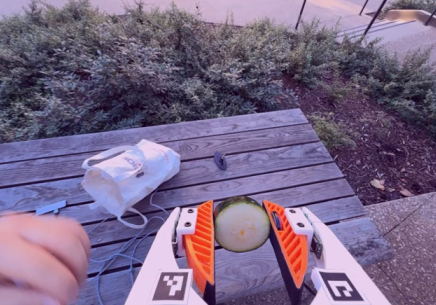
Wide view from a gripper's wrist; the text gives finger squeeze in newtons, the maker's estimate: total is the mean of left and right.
{"total": 9.6, "left": 9.2, "right": 9.9}